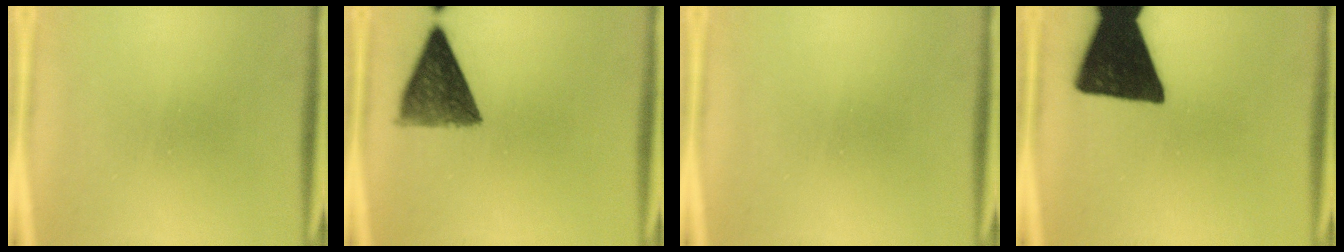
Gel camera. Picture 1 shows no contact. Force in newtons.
{"total": 9.5}
{"total": 0.0}
{"total": 17.6}